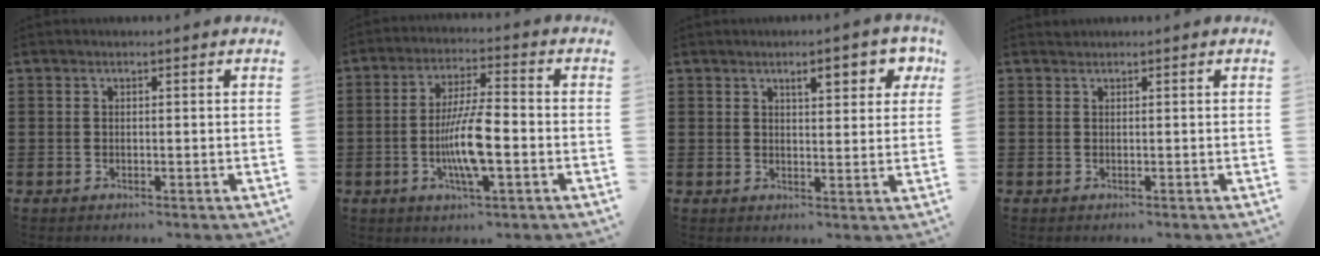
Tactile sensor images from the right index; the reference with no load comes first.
{"total": 9.1, "force": [-2.2, 2.0, 8.6], "torque": [-0.168, -0.006, -0.043]}
{"total": 4.7, "force": [2.5, 1.5, 3.7], "torque": [-0.047, -0.004, 0.034]}
{"total": 0.0}